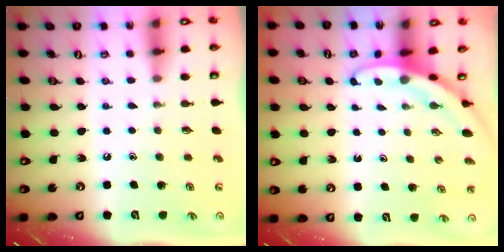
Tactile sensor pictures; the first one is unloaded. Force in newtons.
{"total": 2.9, "press": 2.9, "slide": 0.2}